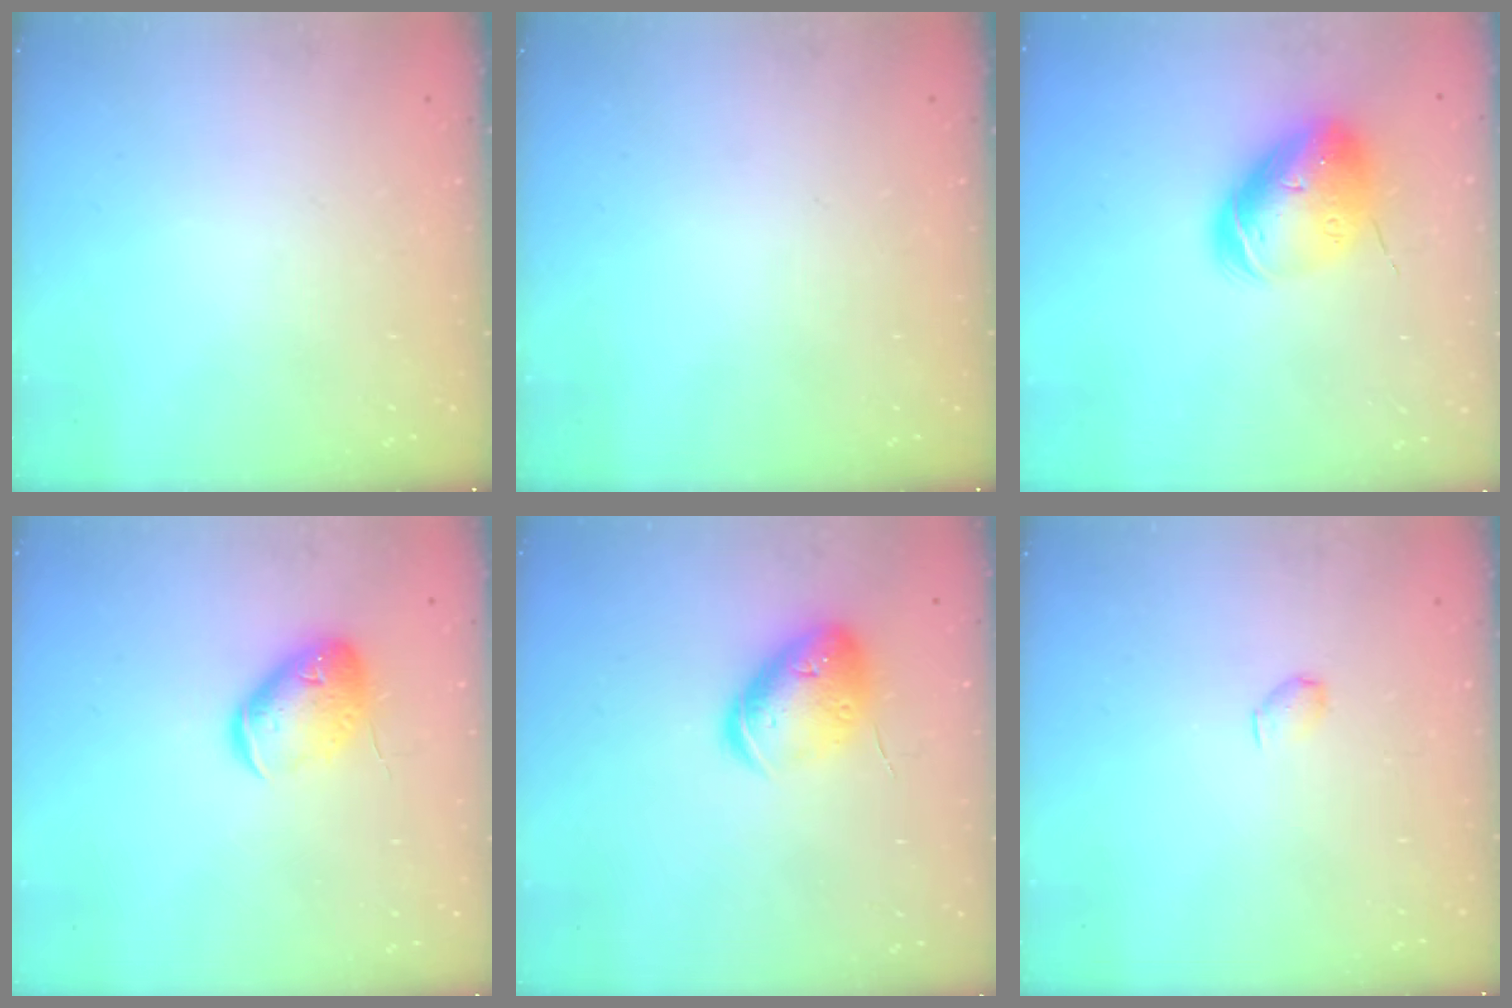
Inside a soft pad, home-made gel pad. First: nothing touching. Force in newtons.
{"total": 0.0}
{"total": 13.6, "press": 13.5, "slide": 2.0}
{"total": 11.9, "press": 11.8, "slide": 1.4}
{"total": 14.8, "press": 14.7, "slide": 2.0}
{"total": 2.9, "press": 2.9, "slide": 0.5}